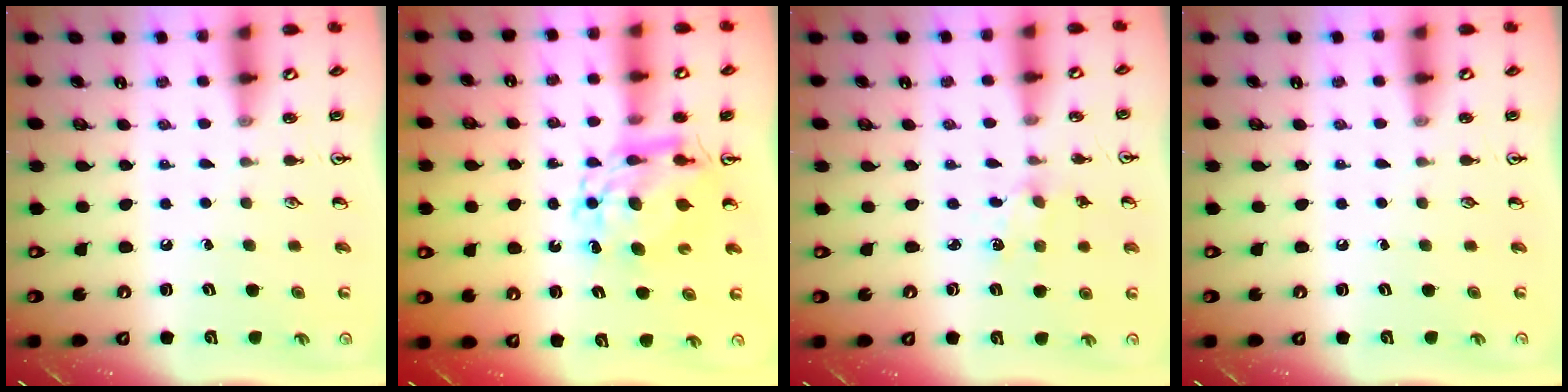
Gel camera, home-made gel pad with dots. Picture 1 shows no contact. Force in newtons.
{"total": 10.0, "press": 9.9, "slide": 1.0}
{"total": 2.7, "press": 2.7, "slide": 0.3}
{"total": 0.0}